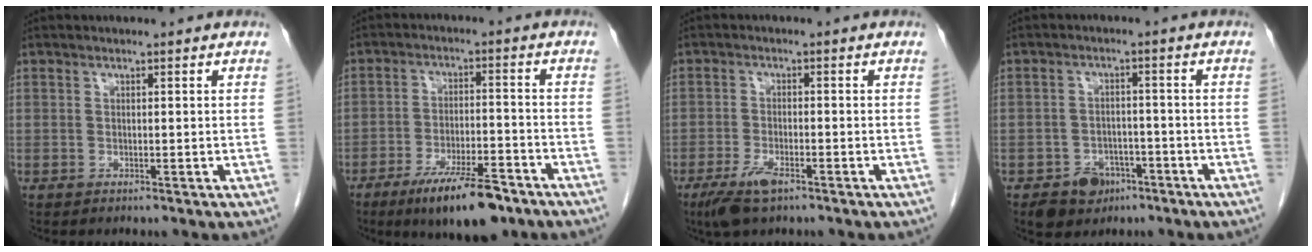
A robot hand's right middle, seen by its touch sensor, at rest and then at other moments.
{"total": 11.7, "force": [-8.0, 2.6, 8.1], "torque": [-0.136, -0.016, -0.129]}
{"total": 4.9, "force": [-3.1, 1.3, 3.5], "torque": [-0.078, -0.008, -0.054]}
{"total": 5.6, "force": [-3.4, 4.1, 1.9], "torque": [-0.030, 0.006, -0.045]}